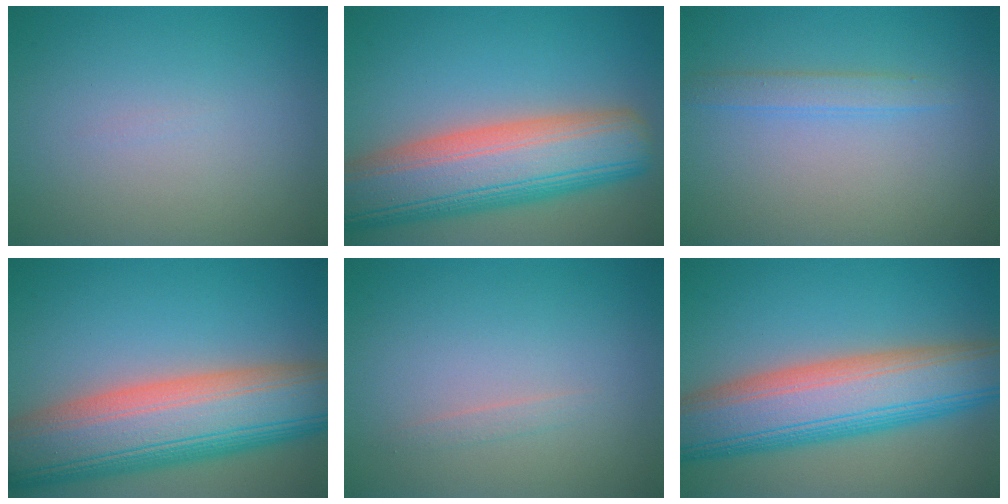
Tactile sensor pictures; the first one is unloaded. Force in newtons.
{"total": 12.1, "press": 12.0, "slide": 1.3}
{"total": 1.7, "press": 1.7, "slide": 0.1}
{"total": 13.7, "press": 13.7, "slide": 0.7}
{"total": 0.7, "press": 0.7, "slide": 0.1}
{"total": 11.4, "press": 11.4, "slide": 0.4}